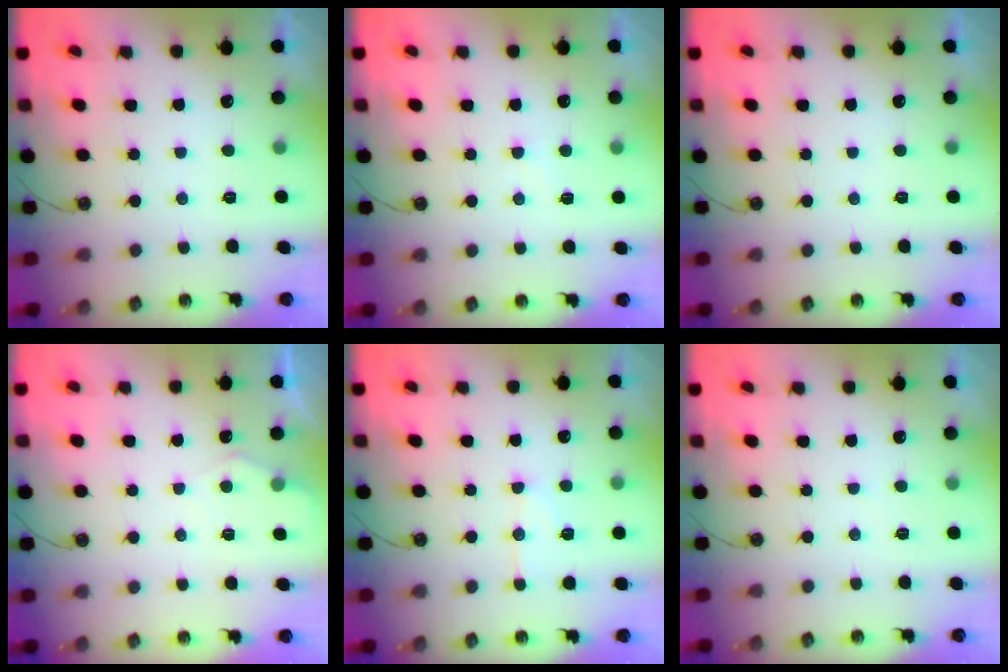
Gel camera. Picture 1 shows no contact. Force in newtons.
{"total": 5.1, "press": 5.0, "slide": 0.6}
{"total": 0.0}
{"total": 3.8, "press": 3.7, "slide": 0.5}
{"total": 8.6, "press": 8.6, "slide": 0.8}
{"total": 1.8, "press": 1.8, "slide": 0.4}